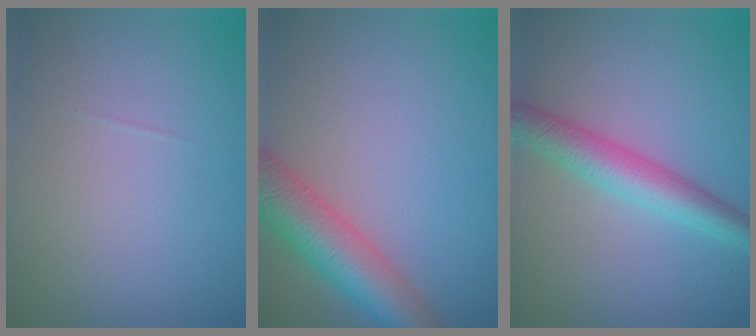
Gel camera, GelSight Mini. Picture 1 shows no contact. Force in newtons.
{"total": 6.5, "press": 6.5, "slide": 0.3}
{"total": 4.4, "press": 4.4, "slide": 0.1}